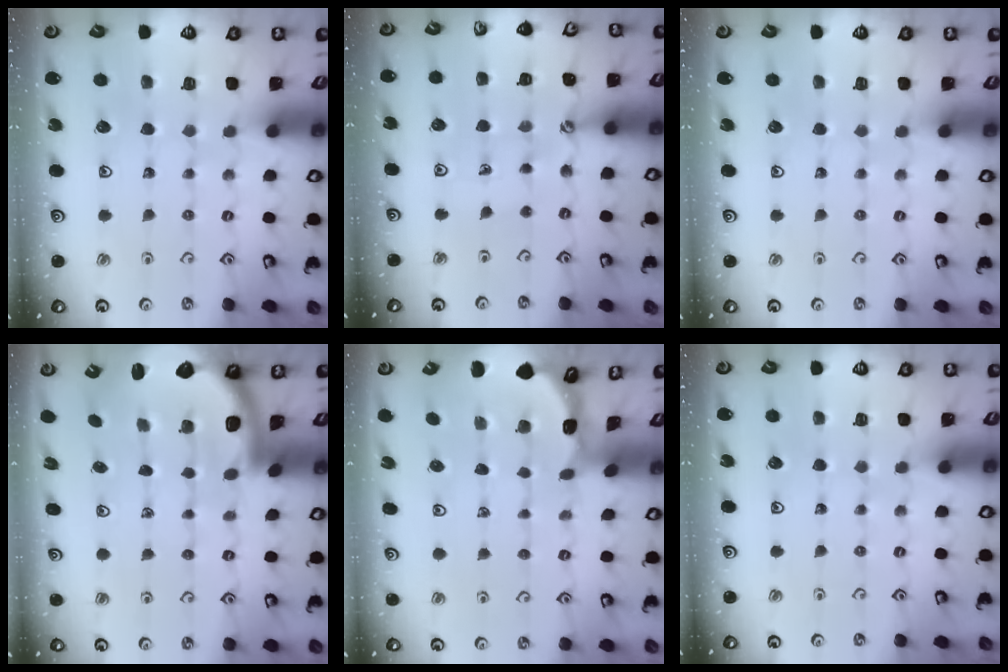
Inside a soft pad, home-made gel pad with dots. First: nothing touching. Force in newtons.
{"total": 2.2, "press": 1.4, "slide": 1.6}
{"total": 0.0}
{"total": 2.9, "press": 2.8, "slide": 0.4}
{"total": 1.1, "press": 1.1, "slide": 0.1}
{"total": 0.0}